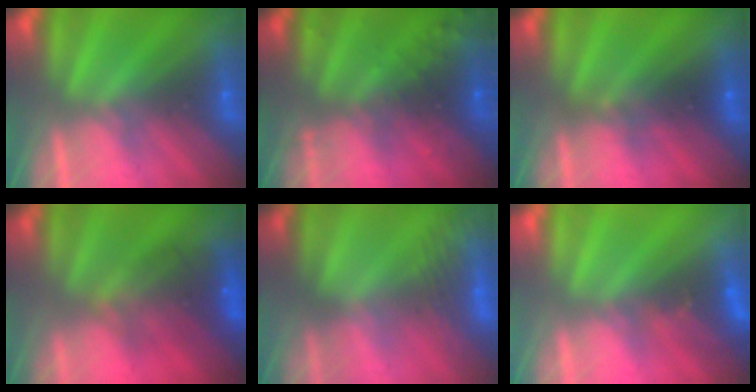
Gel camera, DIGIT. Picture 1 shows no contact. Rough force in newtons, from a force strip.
{"total": 7.4}
{"total": 2.3}
{"total": 9.3}
{"total": 2.8}
{"total": 2.7}